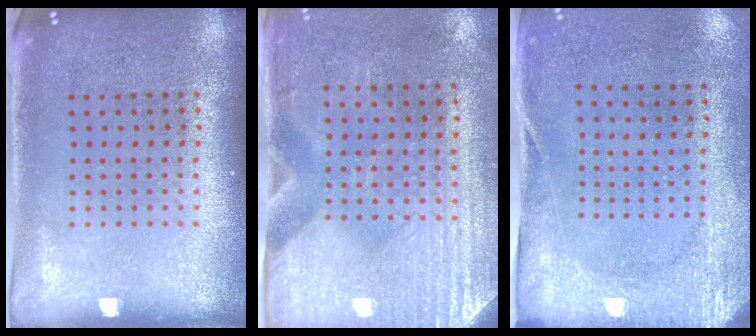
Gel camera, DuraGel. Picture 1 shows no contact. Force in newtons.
{"total": 3.0, "press": 2.6, "slide": 1.5}
{"total": 2.7, "press": 2.1, "slide": 1.7}